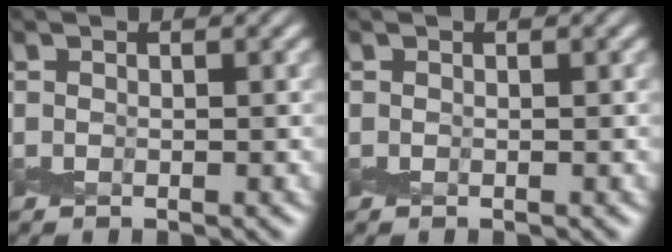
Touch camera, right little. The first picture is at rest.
{"total": 0.0}